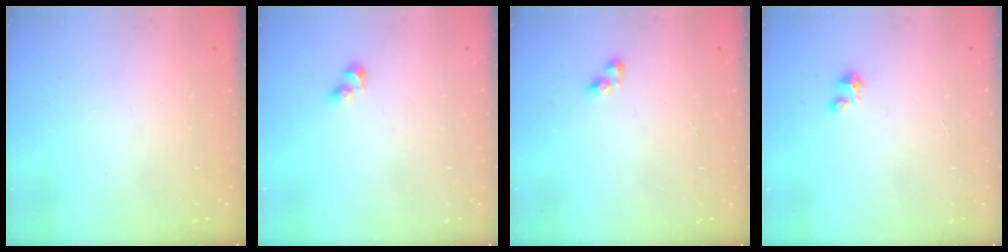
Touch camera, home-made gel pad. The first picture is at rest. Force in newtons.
{"total": 2.1, "press": 1.7, "slide": 1.1}
{"total": 3.7, "press": 3.7, "slide": 0.5}
{"total": 2.1, "press": 2.1, "slide": 0.1}